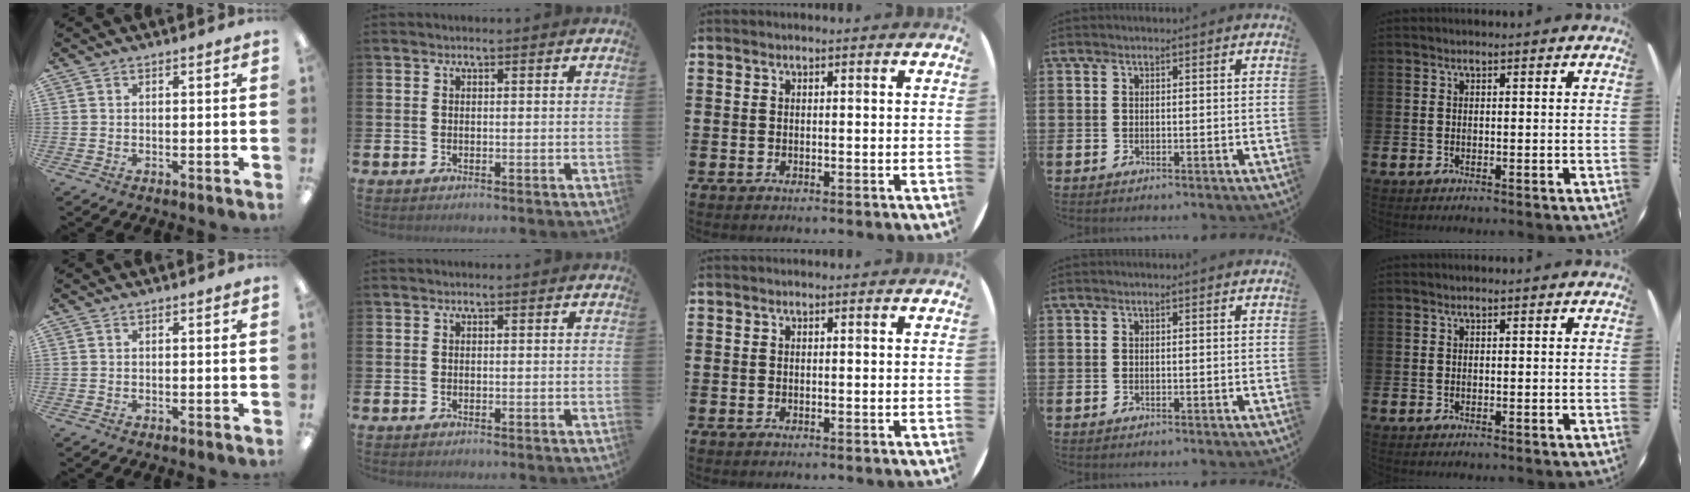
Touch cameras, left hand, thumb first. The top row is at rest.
{}